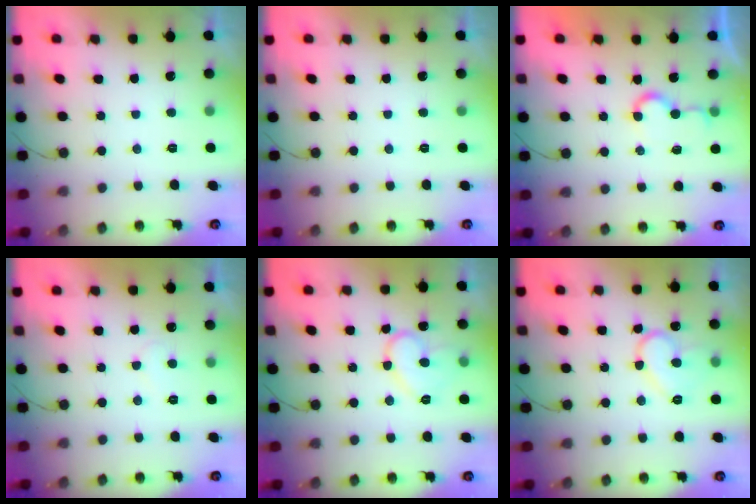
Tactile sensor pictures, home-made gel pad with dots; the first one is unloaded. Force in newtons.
{"total": 0.0}
{"total": 5.1, "press": 5.1, "slide": 0.4}
{"total": 5.7, "press": 5.7, "slide": 0.4}
{"total": 11.5, "press": 11.5, "slide": 0.3}
{"total": 12.0, "press": 11.9, "slide": 1.0}